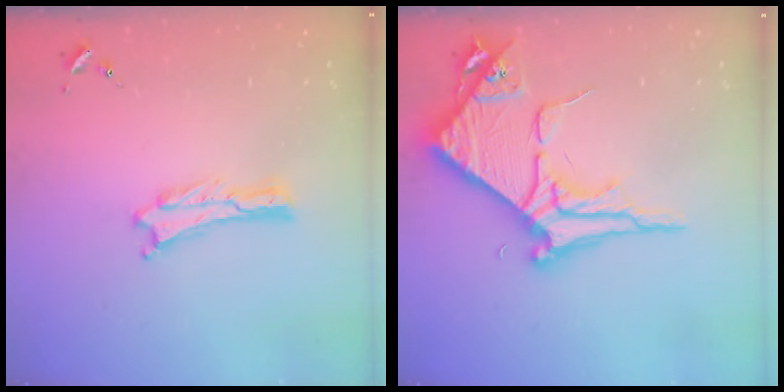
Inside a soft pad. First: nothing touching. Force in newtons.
{"total": 8.8, "press": 8.7, "slide": 0.9}